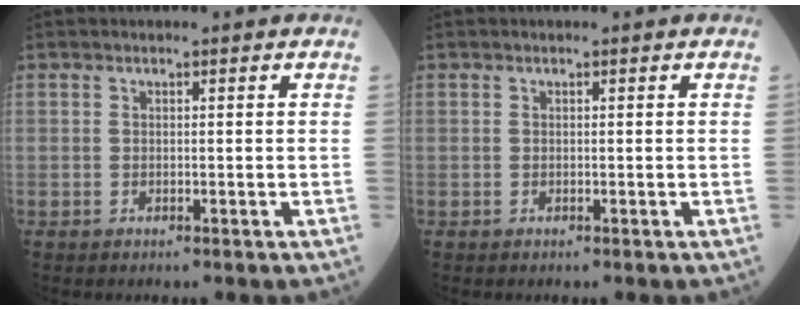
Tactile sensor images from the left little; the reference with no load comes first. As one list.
[{"total": 0.0}]